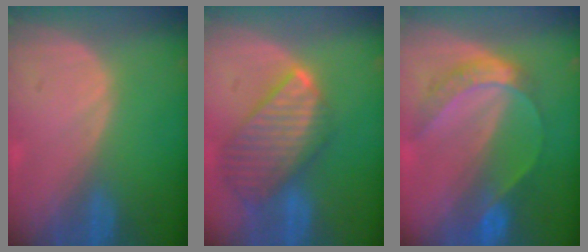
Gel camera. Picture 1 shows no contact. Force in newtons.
{"total": 9.8, "press": 8.4, "slide": 5.0}
{"total": 6.9, "press": 5.7, "slide": 3.9}